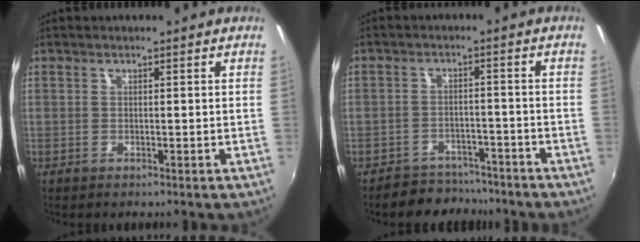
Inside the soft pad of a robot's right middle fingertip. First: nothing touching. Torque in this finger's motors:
{"motor_torque": [-0.04, -0.42, -0.47, -0.16]}